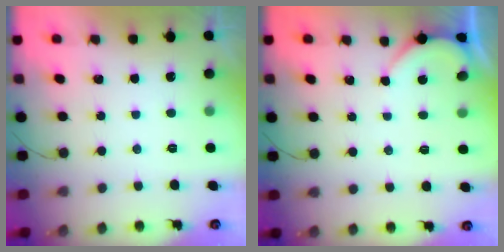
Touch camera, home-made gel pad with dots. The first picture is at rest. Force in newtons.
{"total": 2.0, "press": 2.0, "slide": 0.2}